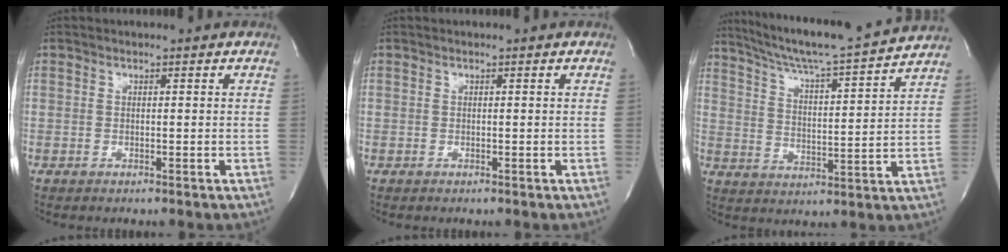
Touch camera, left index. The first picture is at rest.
{"total": 0.0}
{"total": 17.2, "force": [15.8, -0.7, 6.9], "torque": [-0.122, -0.018, 0.231]}